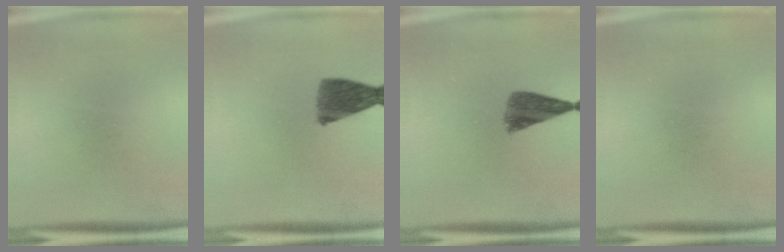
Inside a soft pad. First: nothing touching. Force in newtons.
{"total": 7.4}
{"total": 5.9}
{"total": 0.0}